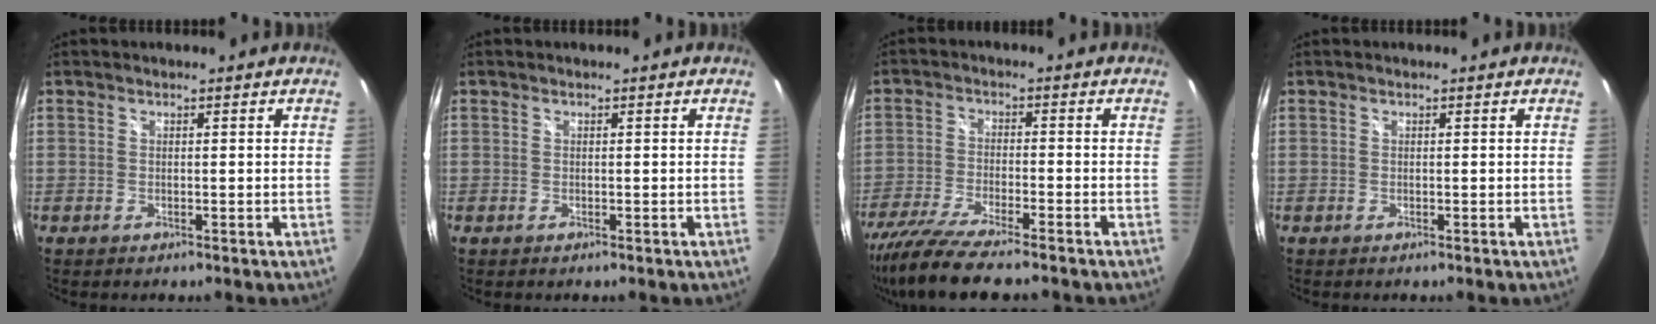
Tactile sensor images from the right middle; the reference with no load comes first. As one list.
[{"total": 0.0}, {"total": 11.6, "force": [-9.7, 1.0, 6.3], "torque": [-0.146, -0.041, -0.177]}, {"total": 0.0}]